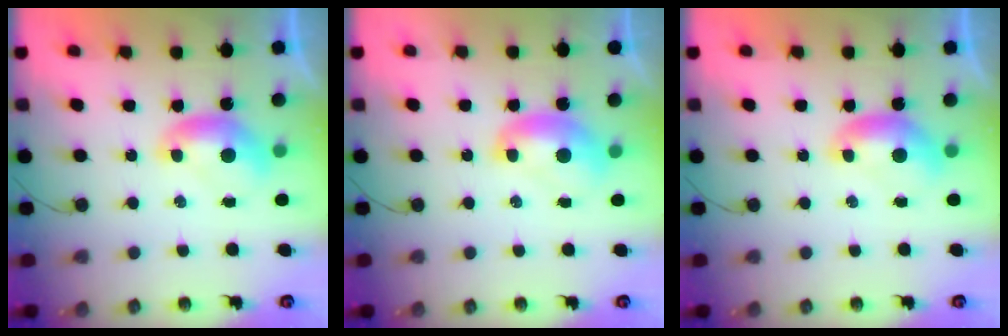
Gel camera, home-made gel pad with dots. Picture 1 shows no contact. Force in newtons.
{"total": 2.2, "press": 2.1, "slide": 0.3}
{"total": 0.0}